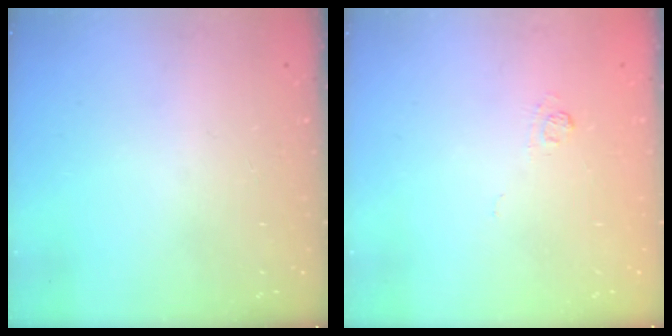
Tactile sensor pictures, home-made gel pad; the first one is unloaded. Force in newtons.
{"total": 6.6, "press": 6.5, "slide": 1.3}